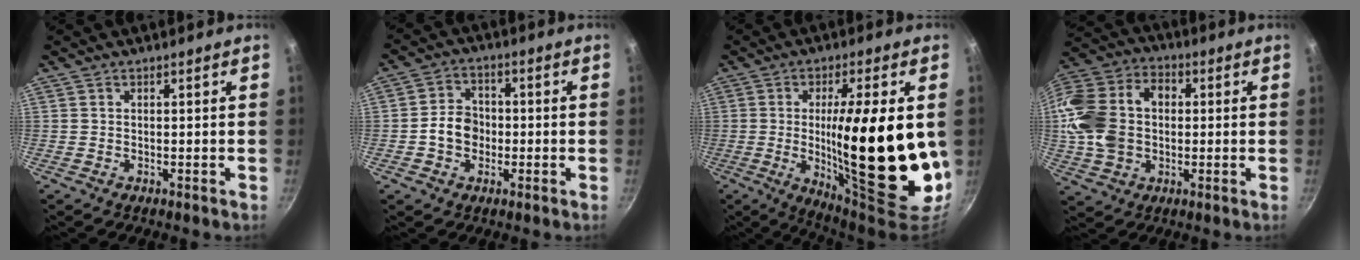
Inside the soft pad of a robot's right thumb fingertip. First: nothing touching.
{"total": 6.5, "force": [-1.2, 5.4, 3.5], "torque": [-0.031, 0.019, -0.029]}
{"total": 24.6, "force": [-0.5, 6.7, 23.7], "torque": [-0.339, -0.020, -0.002]}
{"total": 20.1, "force": [0.8, 15.1, 13.2], "torque": [-0.262, 0.038, 0.006]}